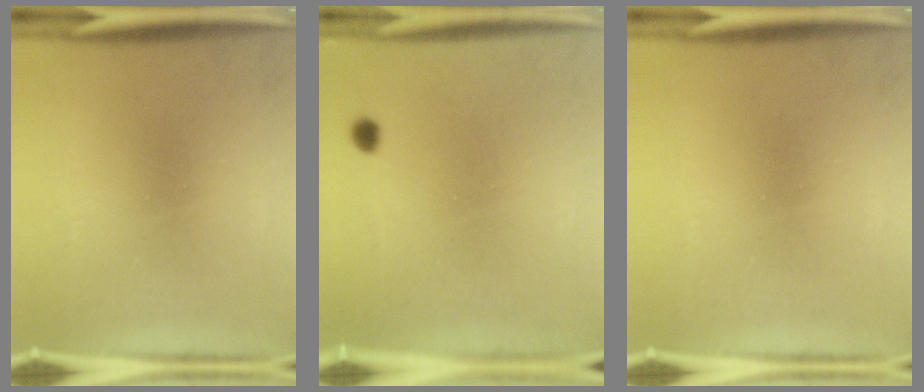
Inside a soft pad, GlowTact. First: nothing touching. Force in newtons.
{"total": 0.9}
{"total": 0.0}